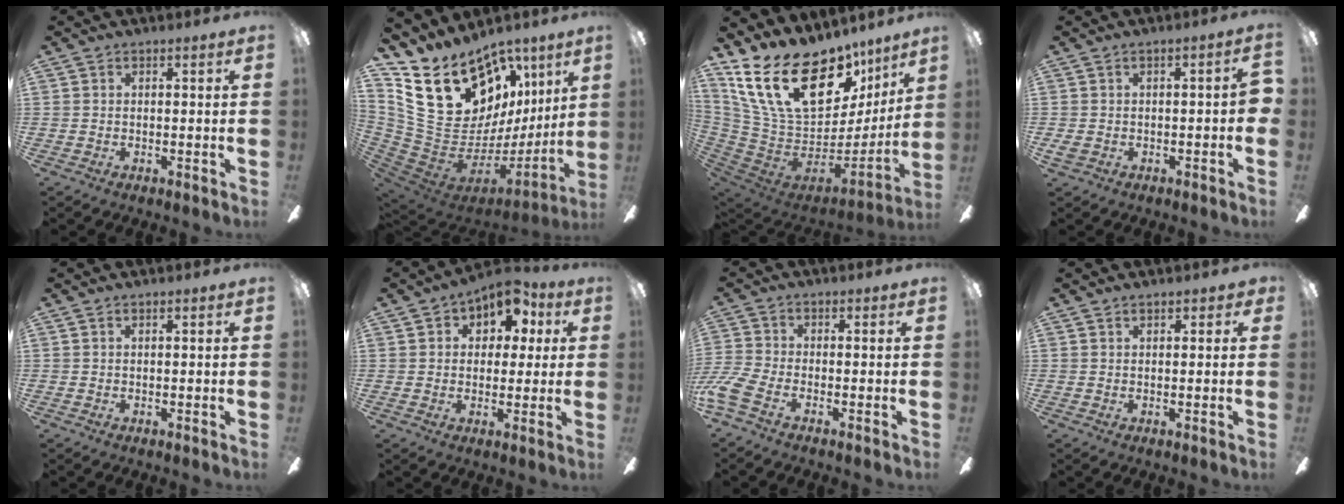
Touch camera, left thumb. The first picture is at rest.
{"total": 26.9, "force": [13.6, 17.6, 15.1], "torque": [-0.271, -0.088, 0.293]}
{"total": 27.4, "force": [16.3, 13.9, 17.0], "torque": [-0.321, -0.102, 0.315]}
{"total": 5.4, "force": [-1.3, 2.6, 4.5], "torque": [-0.078, 0.010, -0.021]}
{"total": 0.0}
{"total": 9.2, "force": [4.5, 6.3, 5.0], "torque": [-0.058, -0.019, 0.075]}
{"total": 6.2, "force": [-3.0, 2.5, 4.8], "torque": [-0.117, -0.001, -0.056]}
{"total": 1.5, "force": [0.9, 0.8, 1.0], "torque": [-0.012, -0.002, 0.015]}